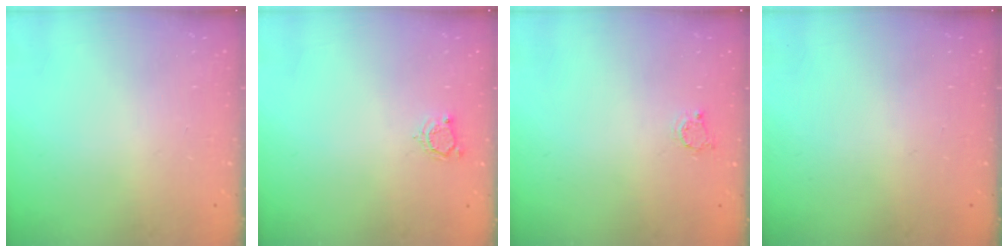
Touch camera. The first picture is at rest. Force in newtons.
{"total": 3.9, "press": 3.9, "slide": 0.5}
{"total": 3.1, "press": 3.1, "slide": 0.3}
{"total": 0.0}